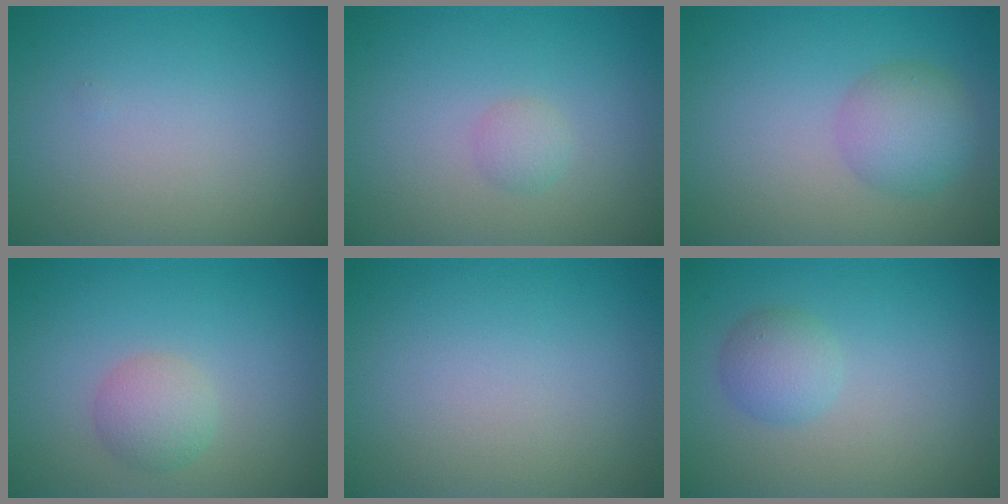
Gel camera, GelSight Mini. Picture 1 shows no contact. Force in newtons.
{"total": 1.2, "press": 1.2, "slide": 0.0}
{"total": 3.5, "press": 3.5, "slide": 0.1}
{"total": 2.3, "press": 2.3, "slide": 0.1}
{"total": 0.0}
{"total": 2.2, "press": 2.2, "slide": 0.1}